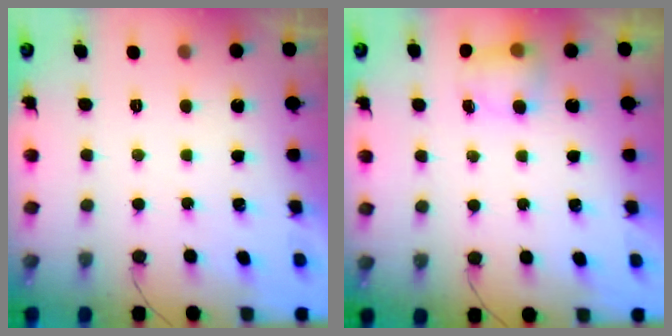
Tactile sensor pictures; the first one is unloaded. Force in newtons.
{"total": 4.8, "press": 4.7, "slide": 0.8}